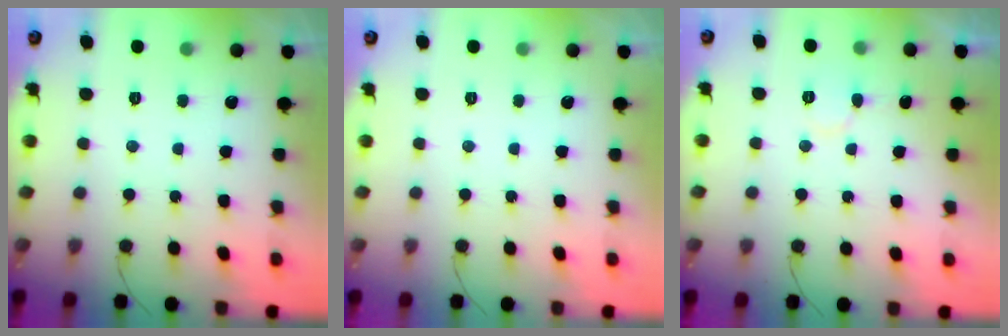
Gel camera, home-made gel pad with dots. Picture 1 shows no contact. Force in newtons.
{"total": 0.0}
{"total": 4.3, "press": 4.3, "slide": 0.5}